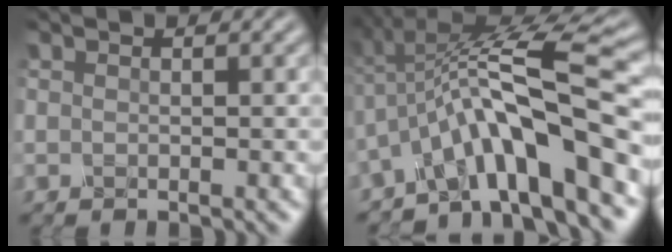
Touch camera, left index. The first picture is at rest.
{"total": 10.6, "force": [-3.2, 2.4, 9.8], "torque": [-0.151, 0.024, -0.058]}